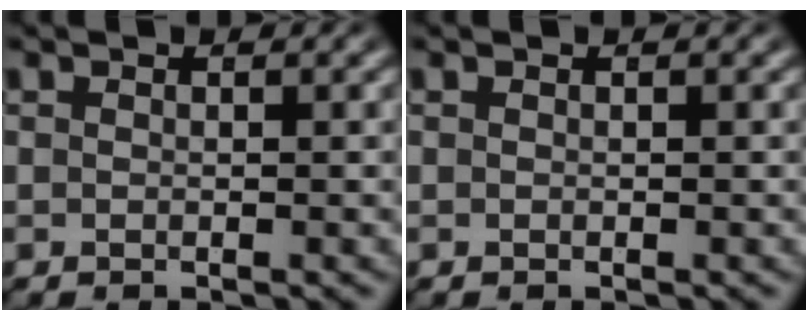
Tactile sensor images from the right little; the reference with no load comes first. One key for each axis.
{"total": 0.0}